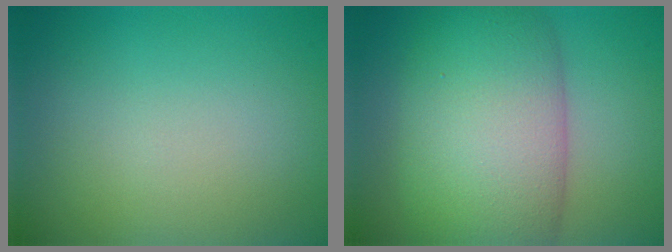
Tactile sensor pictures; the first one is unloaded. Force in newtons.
{"total": 11.2, "press": 11.2, "slide": 0.3}